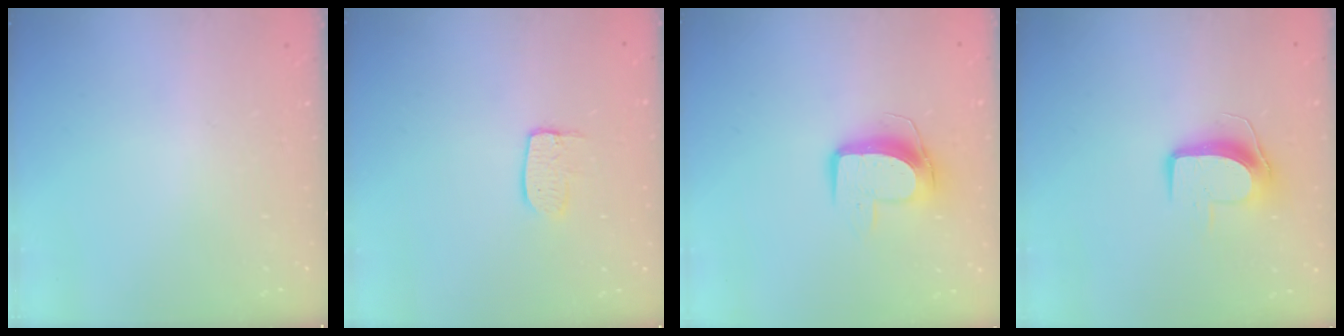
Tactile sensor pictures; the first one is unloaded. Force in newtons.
{"total": 7.0, "press": 7.0, "slide": 0.3}
{"total": 10.2, "press": 10.2, "slide": 0.2}
{"total": 9.2, "press": 9.2, "slide": 0.3}